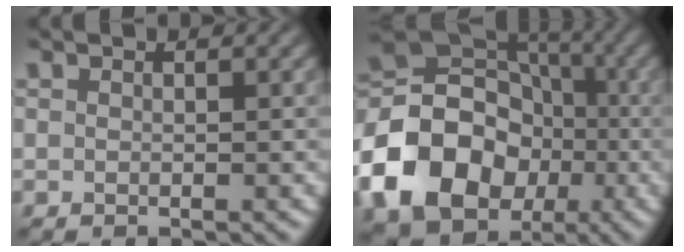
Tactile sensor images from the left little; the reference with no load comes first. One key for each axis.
{"total": 15.7, "fx": -5.0, "fy": 12.8, "fz": 7.7, "tx": -0.169, "ty": 0.003, "tz": -0.109}